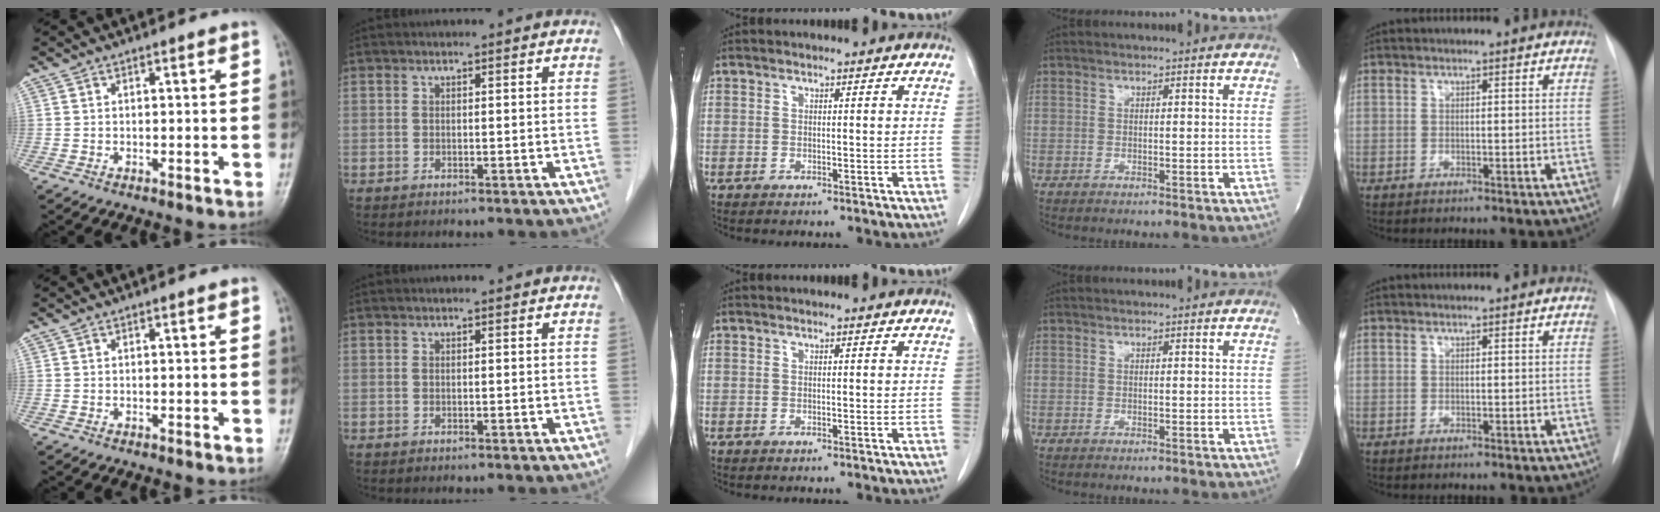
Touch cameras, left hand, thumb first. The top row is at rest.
{}